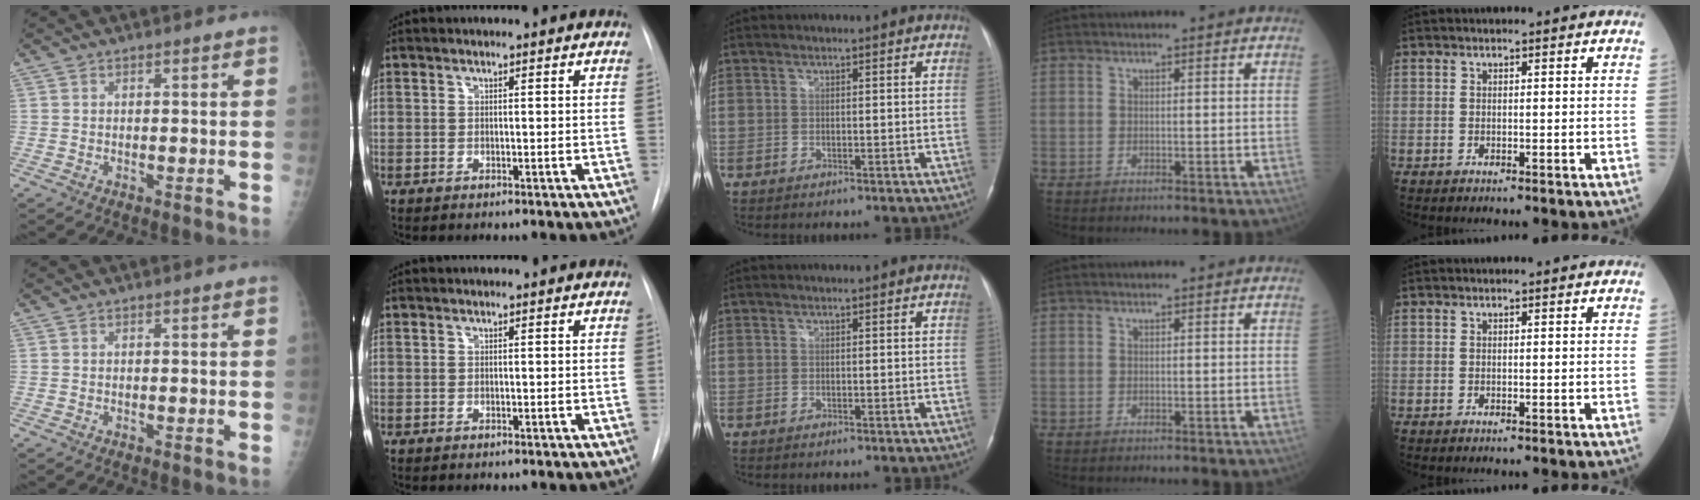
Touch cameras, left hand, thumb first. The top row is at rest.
{}